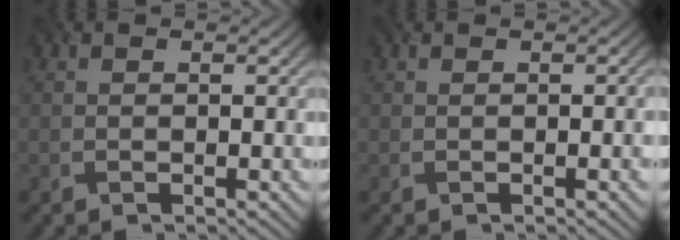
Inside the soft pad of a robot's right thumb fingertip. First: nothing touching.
{"total": 1.7, "force": [0.2, 0.3, 1.7], "torque": [-0.023, 0.008, 0.003]}